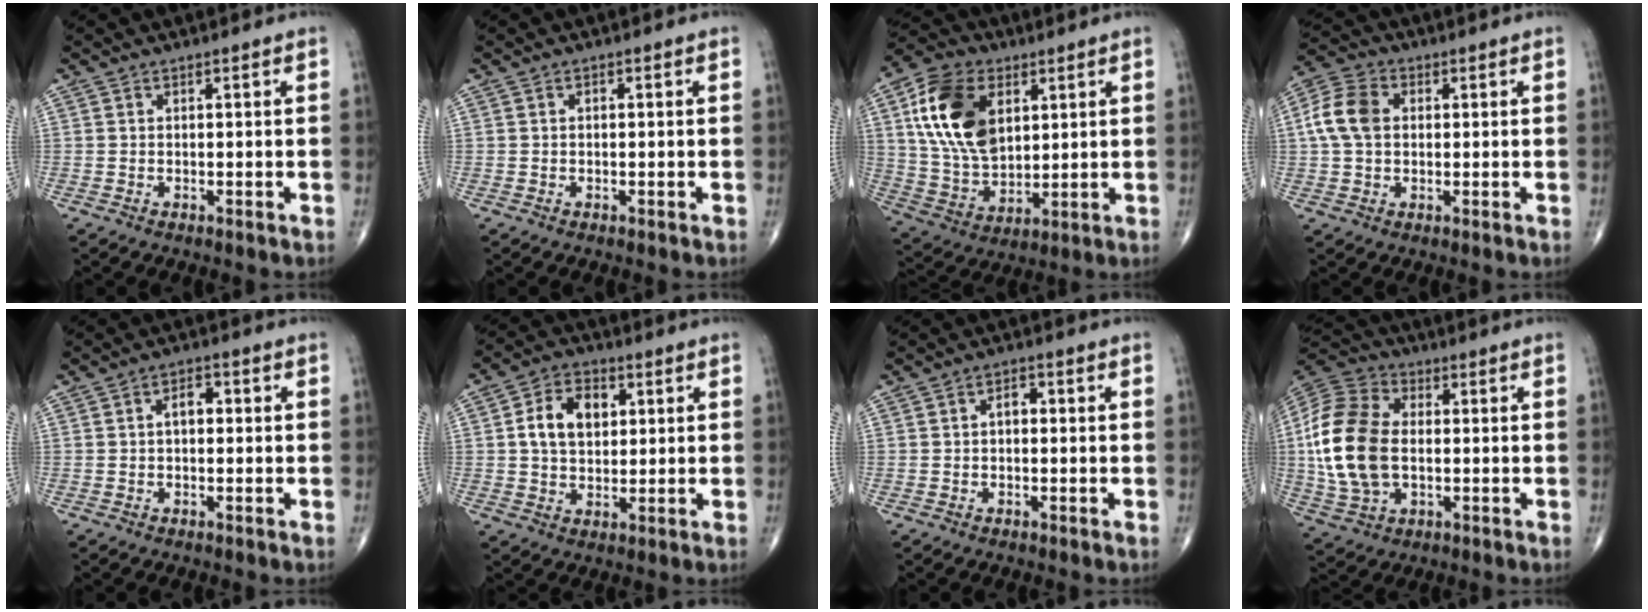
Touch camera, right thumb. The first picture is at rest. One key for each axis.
{"total": 0.5, "fx": 0.0, "fy": 0.3, "fz": 0.5, "tx": -0.005, "ty": 0.000, "tz": -0.001}
{"total": 17.3, "fx": 5.4, "fy": 11.0, "fz": 12.2, "tx": -0.212, "ty": -0.013, "tz": 0.106}
{"total": 8.3, "fx": 1.0, "fy": 6.0, "fz": 5.7, "tx": -0.118, "ty": 0.019, "tz": 0.013}
{"total": 3.4, "fx": 0.2, "fy": 2.0, "fz": 2.8, "tx": -0.034, "ty": 0.011, "tz": -0.003}
{"total": 9.3, "fx": 1.9, "fy": 6.4, "fz": 6.5, "tx": -0.095, "ty": 0.005, "tz": 0.031}
{"total": 2.6, "fx": 0.1, "fy": 1.6, "fz": 2.1, "tx": -0.022, "ty": 0.011, "tz": -0.005}
{"total": 18.3, "fx": -0.4, "fy": 11.6, "fz": 14.1, "tx": -0.296, "ty": 0.012, "tz": -0.006}